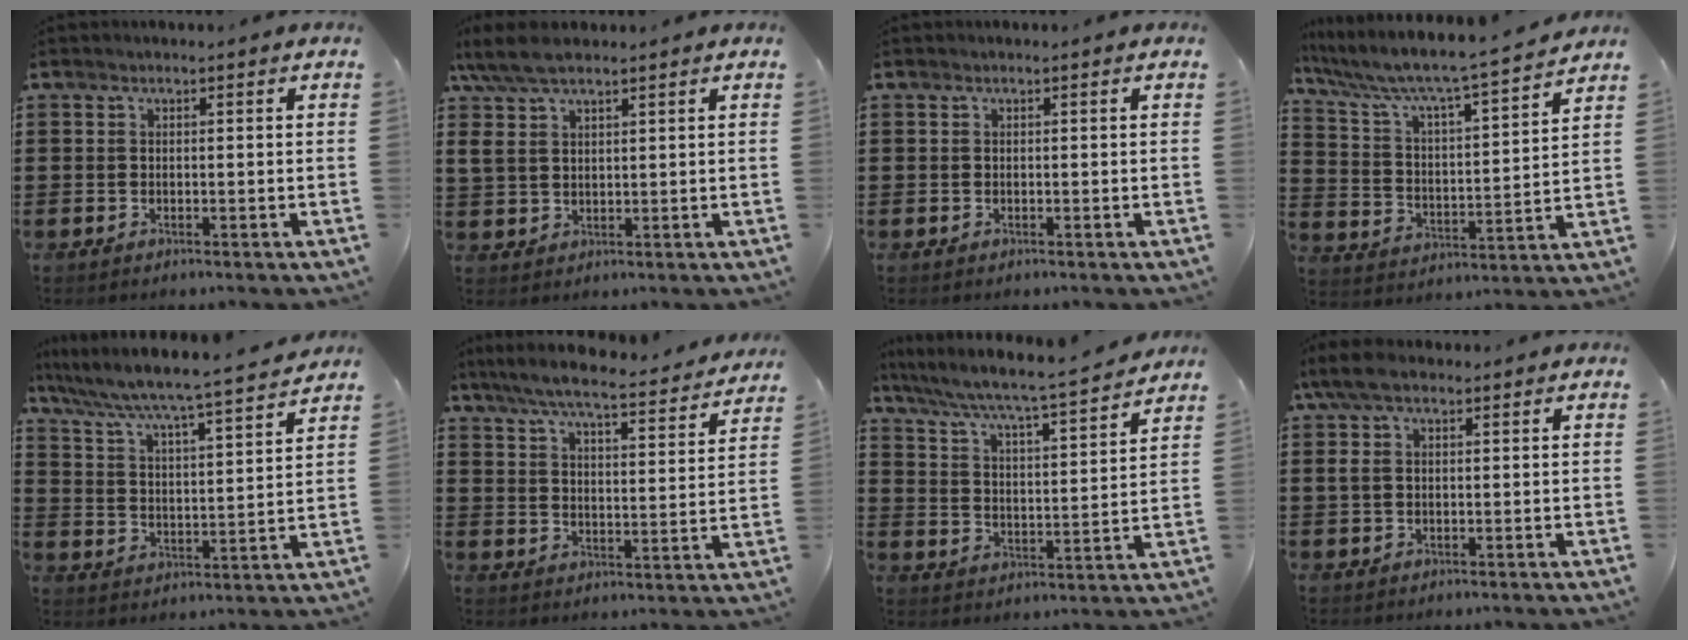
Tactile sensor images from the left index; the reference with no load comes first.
{"total": 6.8, "force": [4.4, 2.9, 4.3], "torque": [-0.108, 0.003, 0.080]}
{"total": 0.0}
{"total": 5.9, "force": [5.2, 0.3, 2.7], "torque": [-0.080, -0.046, 0.077]}
{"total": 4.7, "force": [4.2, -0.4, 2.0], "torque": [-0.063, -0.040, 0.059]}
{"total": 6.5, "force": [5.9, -0.1, 2.8], "torque": [-0.080, -0.041, 0.096]}
{"total": 5.1, "force": [4.6, -0.3, 2.4], "torque": [-0.069, -0.039, 0.066]}
{"total": 5.4, "force": [2.3, 2.6, 4.2], "torque": [-0.101, 0.007, 0.037]}